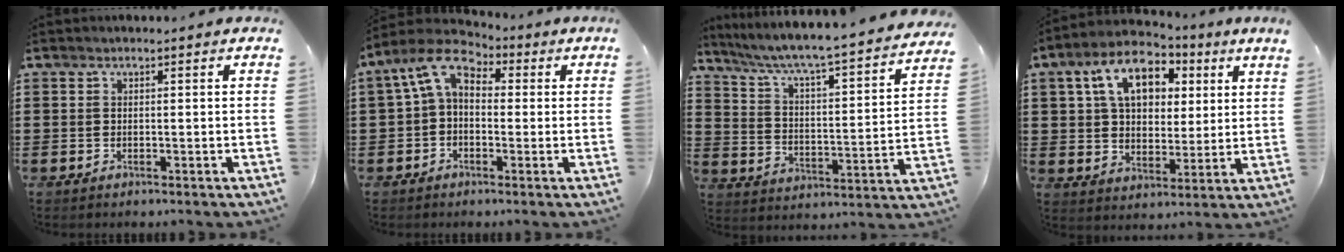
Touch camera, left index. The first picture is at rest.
{"total": 7.6, "force": [1.9, 4.9, 5.5], "torque": [-0.130, 0.000, 0.031]}
{"total": 4.7, "force": [4.1, -0.3, 2.3], "torque": [-0.065, -0.046, 0.057]}
{"total": 10.2, "force": [5.3, 5.9, 6.5], "torque": [-0.127, 0.001, 0.091]}